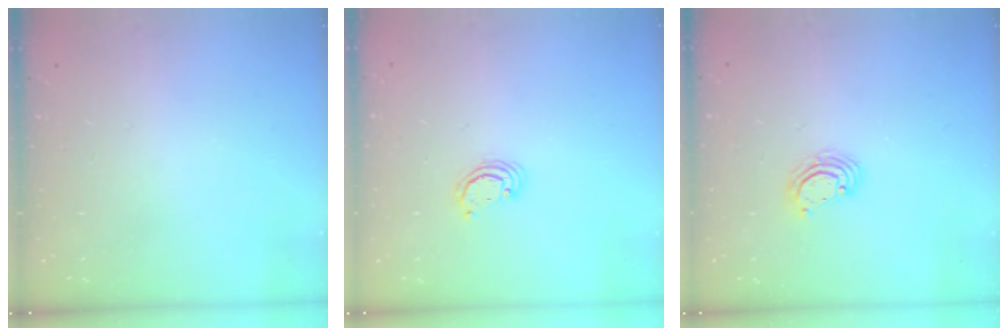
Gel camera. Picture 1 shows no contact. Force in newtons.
{"total": 2.5, "press": 2.5, "slide": 0.2}
{"total": 3.5, "press": 3.5, "slide": 0.2}